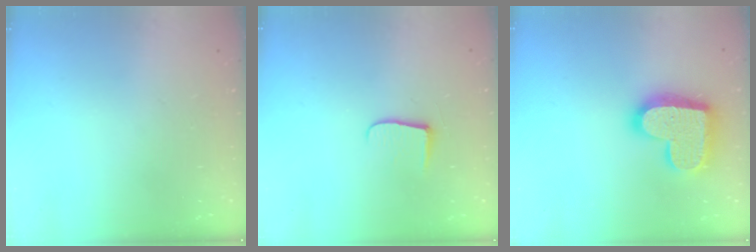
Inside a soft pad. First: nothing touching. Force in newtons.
{"total": 7.4, "press": 7.4, "slide": 0.6}
{"total": 17.7, "press": 17.7, "slide": 1.2}